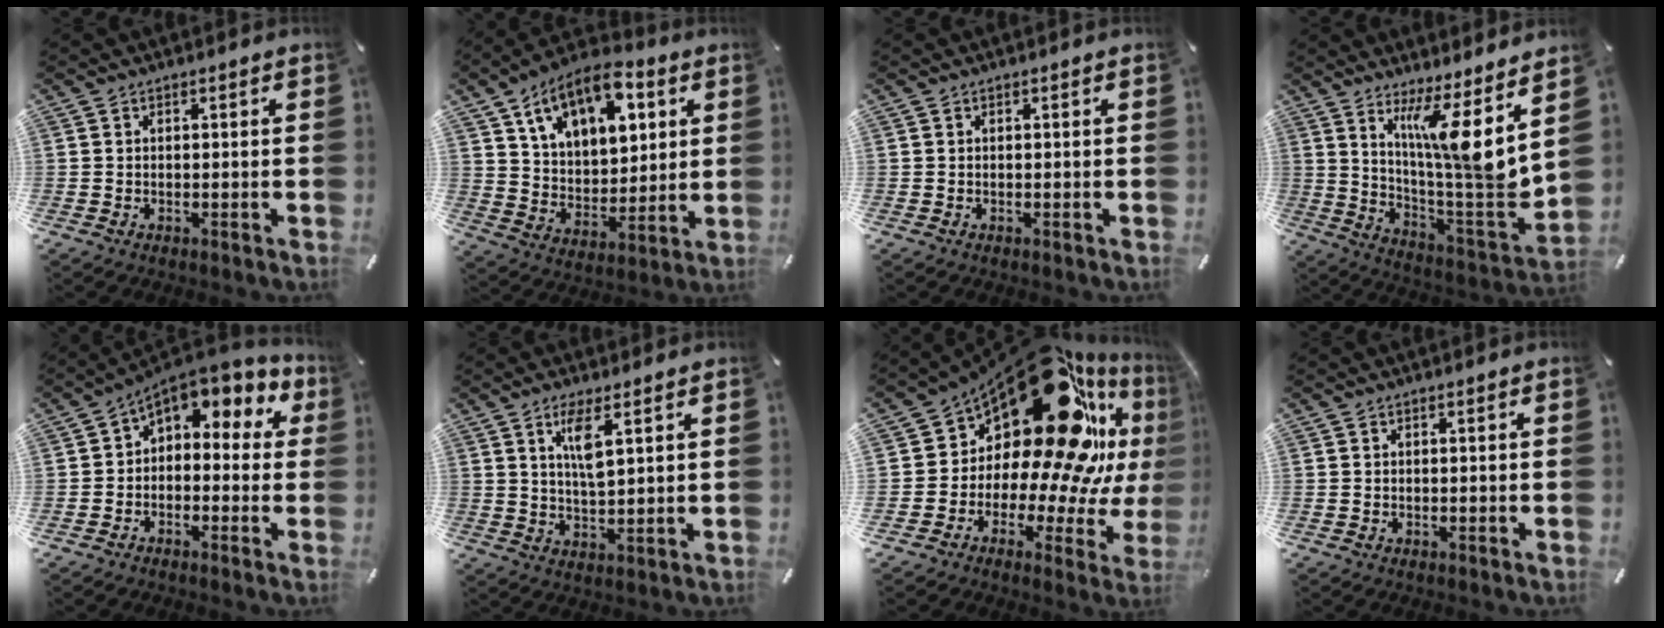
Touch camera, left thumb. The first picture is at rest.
{"total": 14.9, "force": [8.7, 9.2, 7.9], "torque": [-0.139, -0.036, 0.157]}
{"total": 0.0}
{"total": 14.3, "force": [7.6, 0.2, 12.1], "torque": [-0.190, -0.085, 0.113]}
{"total": 5.8, "force": [2.0, 3.8, 3.9], "torque": [-0.065, -0.014, 0.036]}
{"total": 6.5, "force": [3.1, 1.5, 5.5], "torque": [-0.101, -0.006, 0.048]}
{"total": 27.7, "force": [12.7, 14.0, 20.3], "torque": [-0.301, -0.128, 0.227]}
{"total": 0.0}